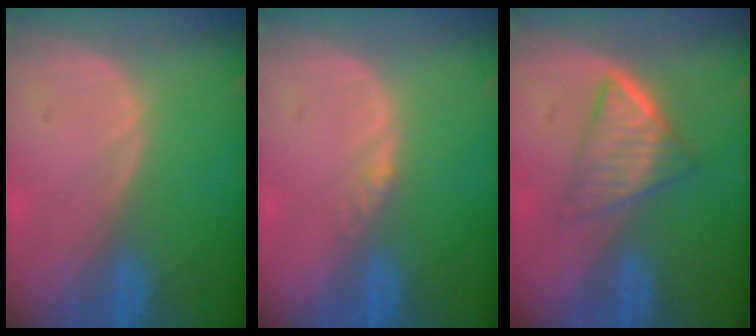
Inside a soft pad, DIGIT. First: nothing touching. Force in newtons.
{"total": 1.4, "press": 1.1, "slide": 0.8}
{"total": 6.6, "press": 5.6, "slide": 3.4}